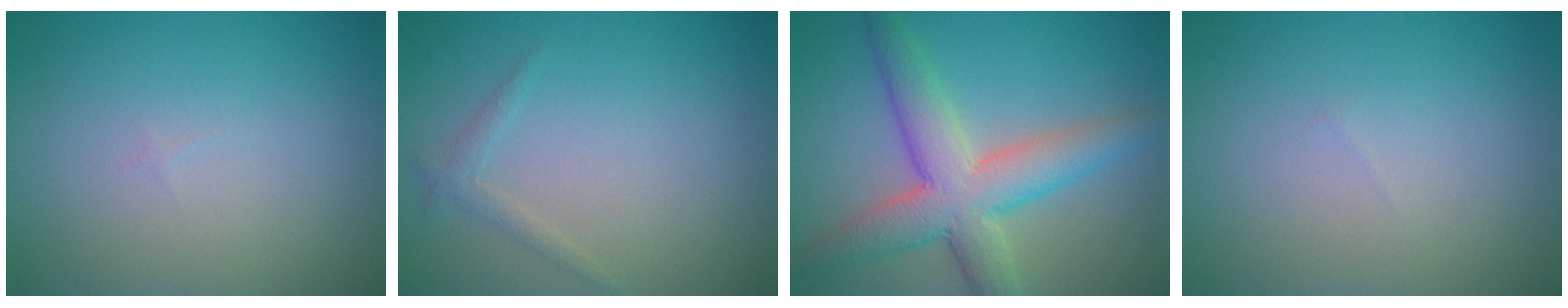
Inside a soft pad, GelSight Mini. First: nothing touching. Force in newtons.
{"total": 1.1, "press": 1.1, "slide": 0.1}
{"total": 7.0, "press": 7.0, "slide": 0.2}
{"total": 0.0}